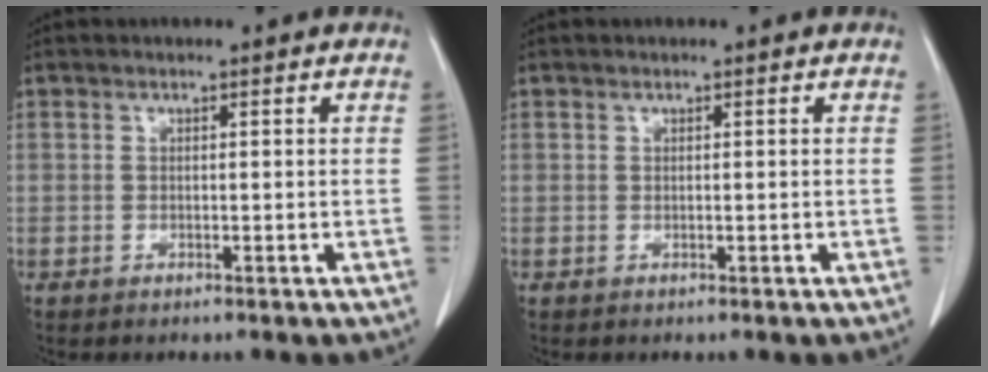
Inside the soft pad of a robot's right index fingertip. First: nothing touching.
{"total": 0.0}